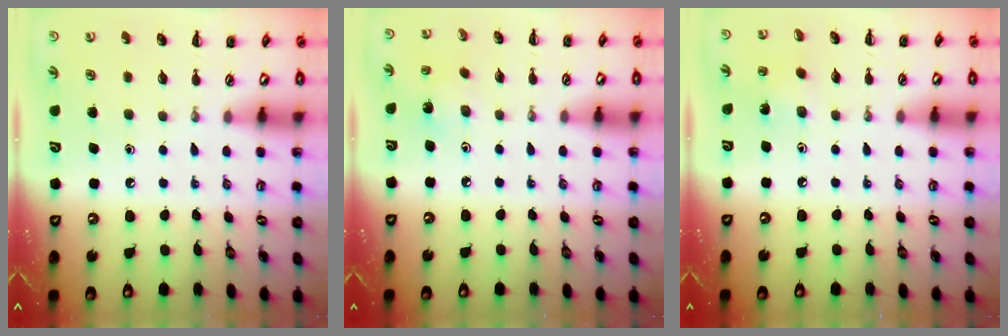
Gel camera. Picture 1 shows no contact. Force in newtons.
{"total": 2.6, "press": 2.5, "slide": 0.8}
{"total": 1.9, "press": 1.8, "slide": 0.6}